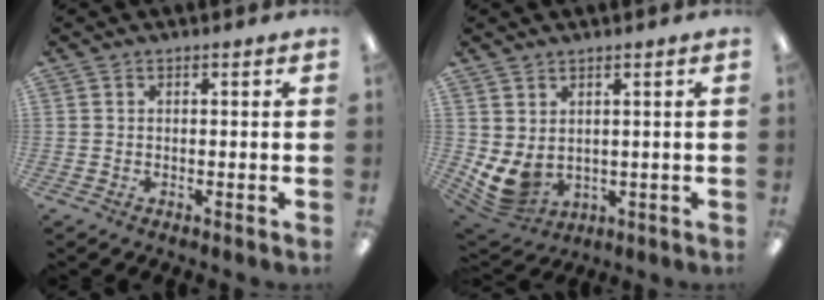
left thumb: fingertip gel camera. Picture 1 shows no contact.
{"total": 6.6, "force": [1.4, 5.2, 3.9], "torque": [-0.098, -0.014, 0.030]}